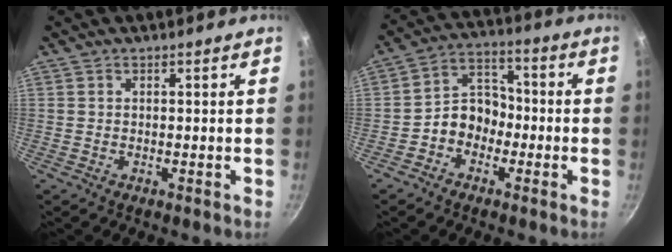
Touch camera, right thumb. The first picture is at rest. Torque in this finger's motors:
{"motor_torque": [0.08, 0.00, 0.70, -0.64, 0.00]}